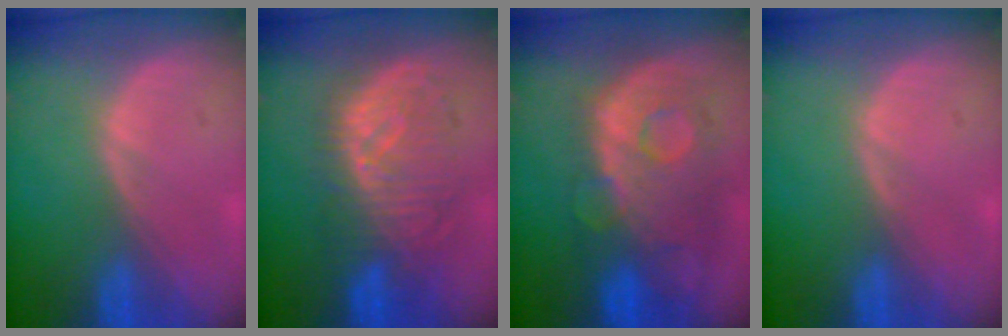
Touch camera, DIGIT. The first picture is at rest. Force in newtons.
{"total": 9.2, "press": 8.9, "slide": 2.4}
{"total": 11.5, "press": 9.8, "slide": 6.0}
{"total": 0.0}